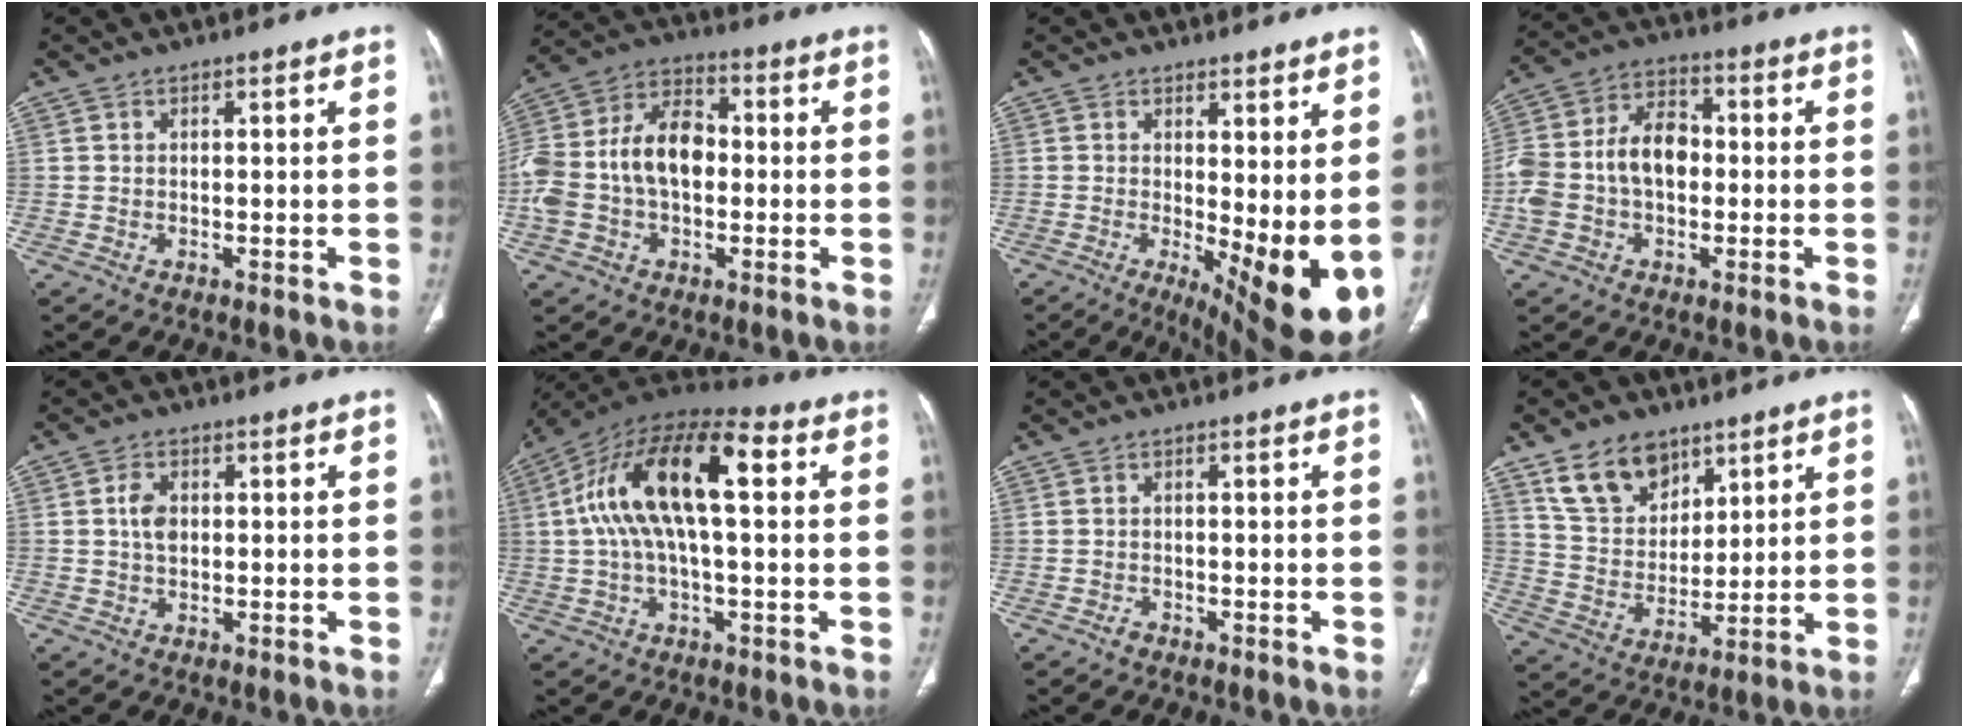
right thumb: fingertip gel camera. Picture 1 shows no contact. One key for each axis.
{"total": 15.9, "fx": -0.8, "fy": 10.4, "fz": 12.0, "tx": -0.236, "ty": 0.044, "tz": -0.019}
{"total": 12.5, "fx": 0.5, "fy": 4.5, "fz": 11.6, "tx": -0.156, "ty": -0.028, "tz": 0.025}
{"total": 13.1, "fx": -0.9, "fy": 8.9, "fz": 9.6, "tx": -0.187, "ty": 0.042, "tz": -0.023}
{"total": 3.5, "fx": 0.4, "fy": 2.4, "fz": 2.6, "tx": -0.047, "ty": 0.003, "tz": 0.005}
{"total": 19.0, "fx": 3.4, "fy": 7.8, "fz": 17.0, "tx": -0.313, "ty": 0.044, "tz": 0.048}
{"total": 1.1, "fx": -0.8, "fy": 0.7, "fz": 0.4, "tx": -0.009, "ty": 0.004, "tz": -0.014}
{"total": 11.8, "fx": 7.5, "fy": 7.6, "fz": 5.0, "tx": -0.065, "ty": -0.038, "tz": 0.147}